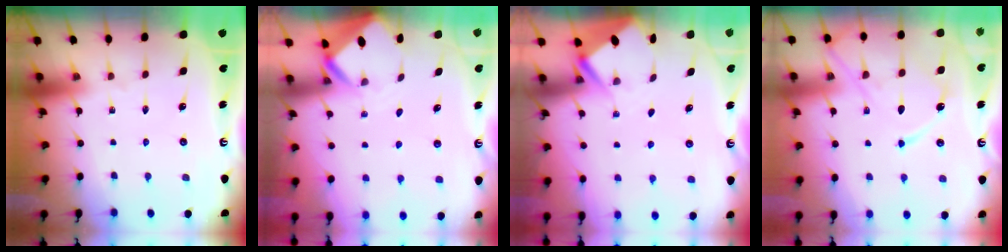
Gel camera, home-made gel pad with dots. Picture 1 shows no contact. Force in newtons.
{"total": 2.6, "press": 2.5, "slide": 0.3}
{"total": 2.8, "press": 2.8, "slide": 0.4}
{"total": 12.5, "press": 12.5, "slide": 1.0}